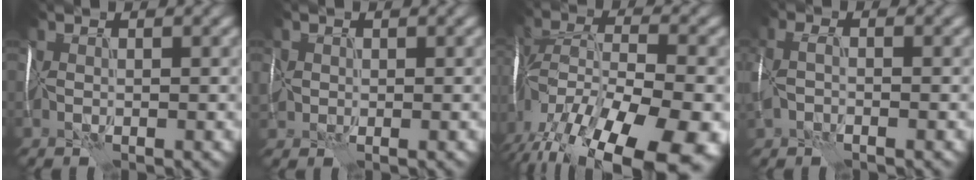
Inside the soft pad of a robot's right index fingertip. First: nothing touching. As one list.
[{"total": 2.3, "force": [-0.3, 2.0, 1.2], "torque": [-0.024, -0.001, -0.001]}, {"total": 17.6, "force": [-10.8, 8.2, 11.2], "torque": [-0.204, -0.036, -0.127]}, {"total": 3.6, "force": [-1.0, 1.8, 3.0], "torque": [-0.084, -0.004, -0.016]}]